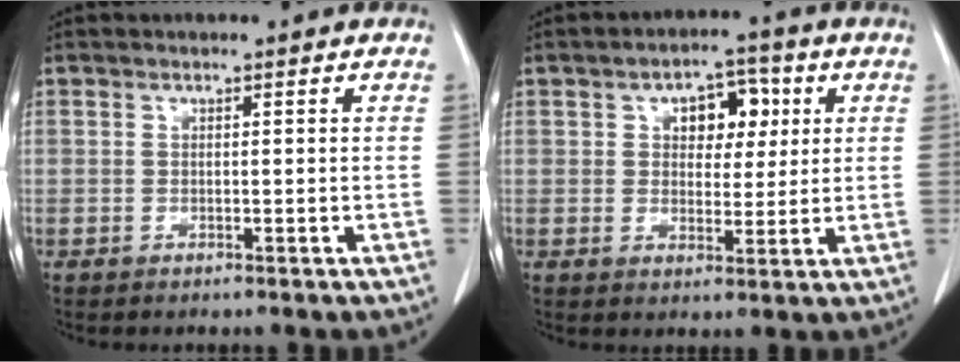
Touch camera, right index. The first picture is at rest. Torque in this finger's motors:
{"motor_torque": [0.50, 0.49, 0.08, 0.05]}